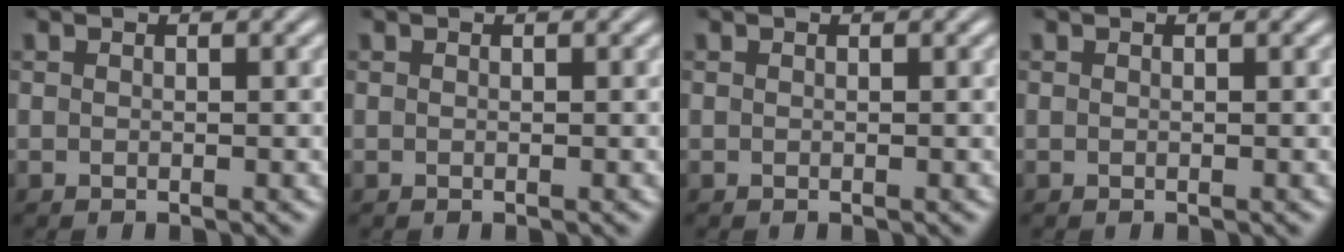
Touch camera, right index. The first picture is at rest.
{"total": 0.0}
{"total": 0.0}
{"total": 0.0}